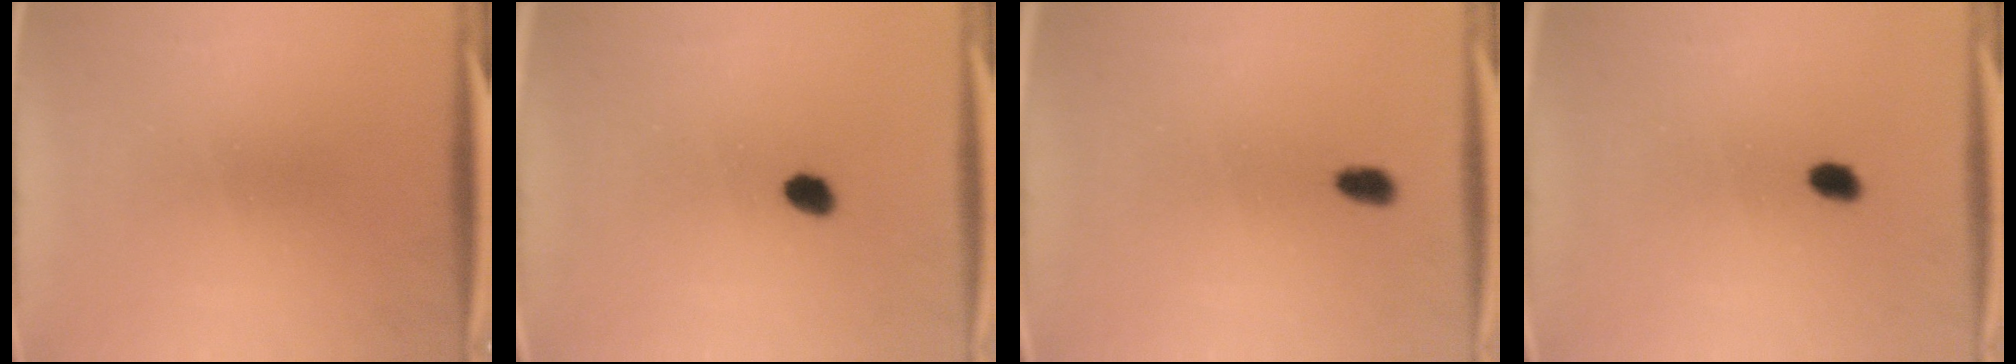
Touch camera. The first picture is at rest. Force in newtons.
{"total": 2.5}
{"total": 2.2}
{"total": 1.8}